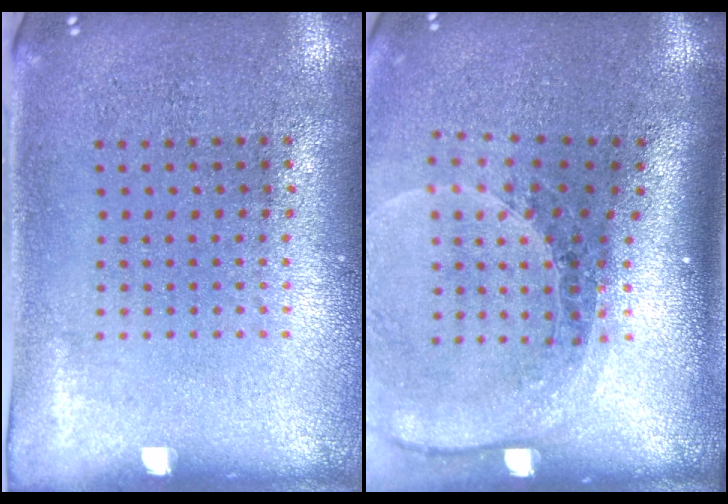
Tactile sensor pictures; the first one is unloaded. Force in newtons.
{"total": 1.9, "press": 1.6, "slide": 1.0}